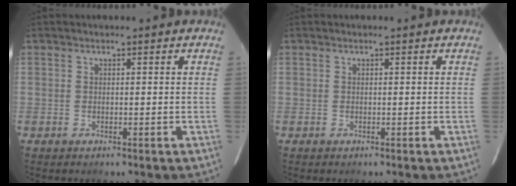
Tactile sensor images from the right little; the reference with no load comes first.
{"total": 0.0}